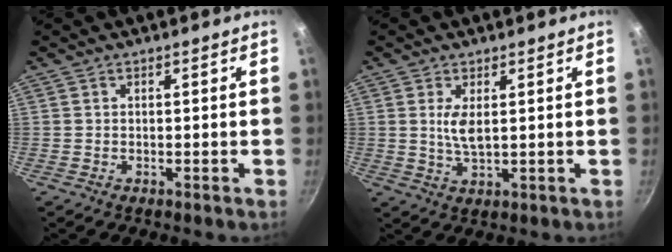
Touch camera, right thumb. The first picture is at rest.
{"total": 4.2, "force": [1.0, 1.6, 3.7], "torque": [-0.070, -0.011, 0.022]}